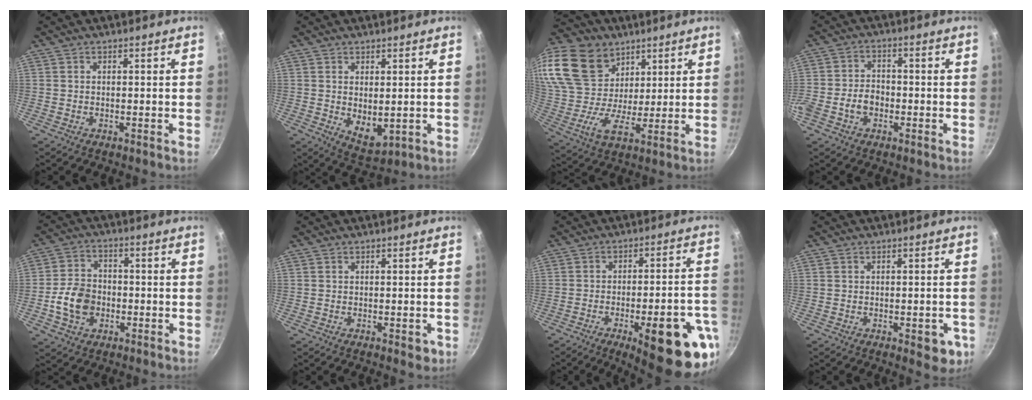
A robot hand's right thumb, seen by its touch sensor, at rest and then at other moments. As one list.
[{"total": 6.3, "force": [0.5, 3.5, 5.2], "torque": [-0.071, -0.019, 0.023]}, {"total": 23.0, "force": [13.2, 15.5, 10.6], "torque": [-0.221, -0.028, 0.250]}, {"total": 5.6, "force": [-2.0, 4.1, 3.2], "torque": [-0.049, 0.026, -0.043]}, {"total": 9.3, "force": [-2.1, 7.2, 5.5], "torque": [-0.083, 0.020, -0.045]}, {"total": 2.3, "force": [-0.5, 1.5, 1.7], "torque": [-0.016, -0.001, -0.005]}, {"total": 20.0, "force": [-8.8, 6.0, 16.9], "torque": [-0.179, 0.030, -0.110]}, {"total": 5.5, "force": [-1.8, 2.8, 4.4], "torque": [-0.027, 0.008, -0.018]}]